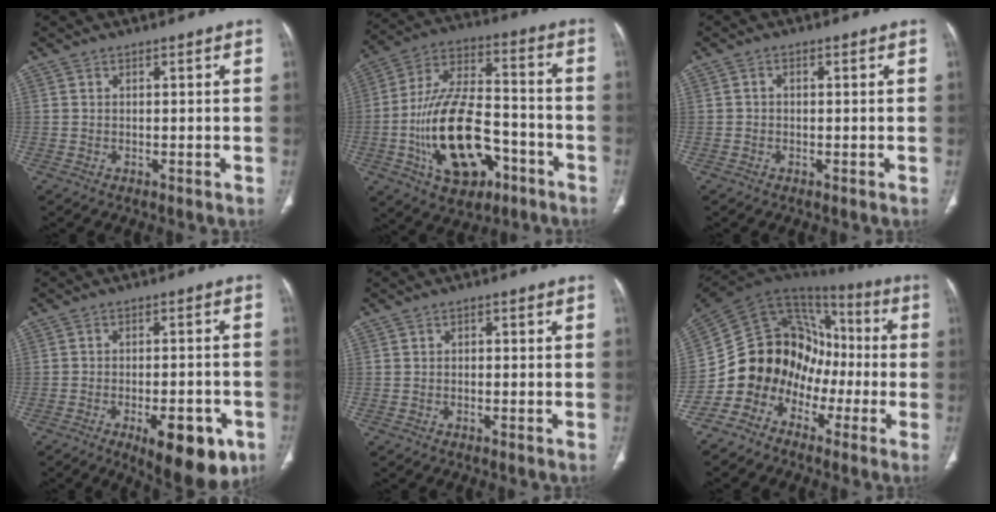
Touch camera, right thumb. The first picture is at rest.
{"total": 21.1, "force": [-7.3, 11.7, 16.0], "torque": [-0.273, 0.046, -0.113]}
{"total": 0.8, "force": [-0.1, 0.7, 0.4], "torque": [-0.003, 0.003, -0.004]}
{"total": 13.5, "force": [-6.5, 5.5, 10.5], "torque": [-0.121, 0.017, -0.081]}
{"total": 1.0, "force": [-0.1, 0.7, 0.6], "torque": [-0.004, 0.003, -0.006]}
{"total": 16.4, "force": [-6.7, 13.3, 6.9], "torque": [-0.086, 0.096, -0.126]}